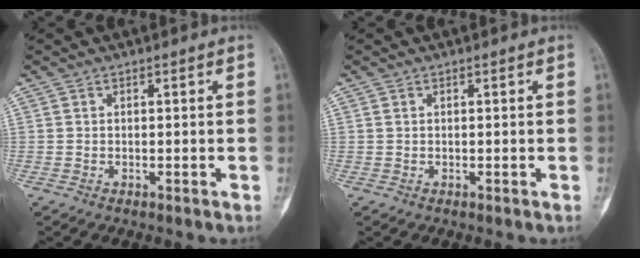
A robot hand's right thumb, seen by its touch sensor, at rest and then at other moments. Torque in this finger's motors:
{"motor_torque": [-0.04, -0.04, 0.06, 0.18, -0.03]}